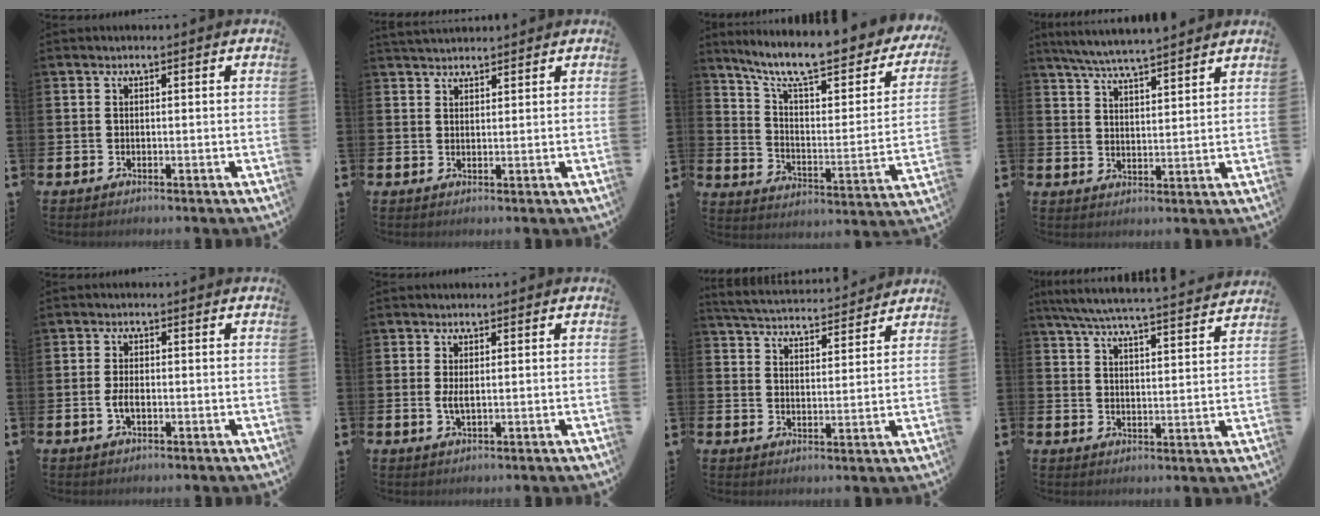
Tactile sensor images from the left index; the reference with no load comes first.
{"total": 2.5, "force": [2.4, 0.6, 0.3], "torque": [0.001, -0.011, 0.042]}
{"total": 11.0, "force": [8.9, 2.7, 5.8], "torque": [-0.132, -0.066, 0.148]}
{"total": 5.9, "force": [5.7, -0.1, 1.3], "torque": [-0.044, -0.032, 0.102]}
{"total": 2.2, "force": [-0.5, 1.1, 1.8], "torque": [-0.029, -0.001, -0.012]}
{"total": 1.7, "force": [0.2, 0.6, 1.6], "torque": [-0.025, 0.000, 0.001]}
{"total": 4.9, "force": [4.8, 0.6, 0.3], "torque": [-0.029, -0.036, 0.084]}
{"total": 6.6, "force": [6.3, 0.2, 2.0], "torque": [-0.052, -0.050, 0.109]}